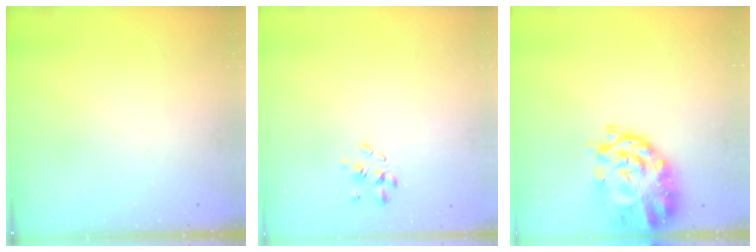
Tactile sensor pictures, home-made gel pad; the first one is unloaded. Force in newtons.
{"total": 2.7, "press": 2.4, "slide": 1.1}
{"total": 5.3, "press": 5.0, "slide": 1.7}